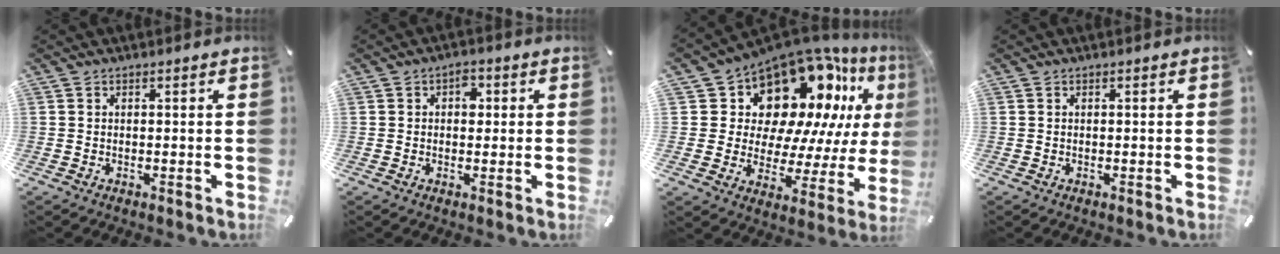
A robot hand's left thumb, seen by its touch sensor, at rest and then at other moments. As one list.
[{"total": 2.9, "force": [0.4, 2.1, 2.0], "torque": [-0.018, 0.001, -0.002]}, {"total": 17.1, "force": [11.3, 10.2, 7.6], "torque": [-0.110, -0.117, 0.201]}, {"total": 0.0}]